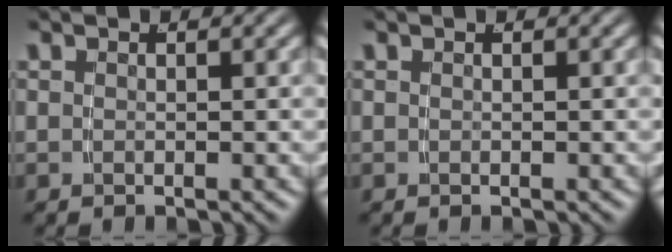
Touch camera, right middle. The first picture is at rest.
{"total": 0.0}